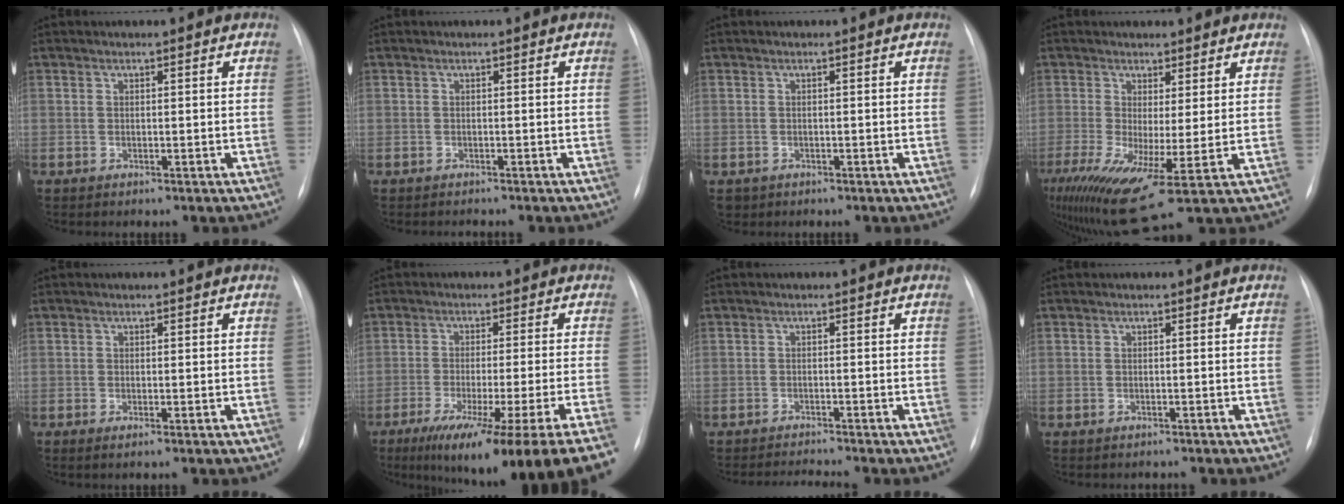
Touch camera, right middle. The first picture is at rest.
{"total": 1.1, "force": [-1.0, 0.4, 0.1], "torque": [-0.006, -0.002, -0.014]}
{"total": 1.3, "force": [-0.7, 1.0, 0.2], "torque": [-0.007, 0.003, -0.006]}
{"total": 12.9, "force": [-3.2, 2.0, 12.3], "torque": [-0.239, -0.017, -0.043]}
{"total": 0.6, "force": [-0.3, -0.2, 0.6], "torque": [-0.012, -0.002, -0.006]}
{"total": 20.2, "force": [-13.6, -1.0, 14.9], "torque": [-0.157, -0.053, -0.203]}
{"total": 2.8, "force": [-2.5, -1.3, 0.1], "torque": [-0.010, -0.017, -0.043]}
{"total": 1.0, "force": [-0.9, 0.4, 0.1], "torque": [-0.006, -0.001, -0.012]}